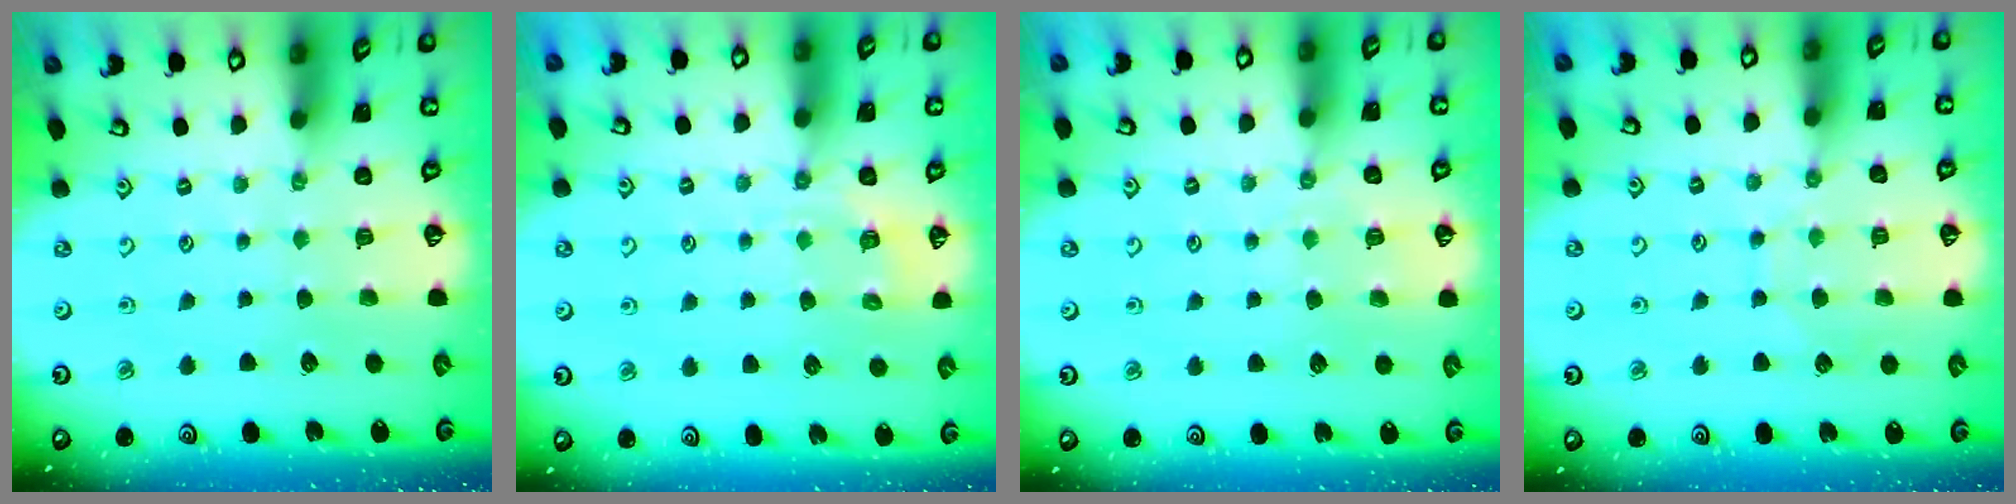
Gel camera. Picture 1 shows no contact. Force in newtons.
{"total": 4.9, "press": 4.8, "slide": 1.2}
{"total": 2.5, "press": 2.5, "slide": 0.4}
{"total": 7.0, "press": 7.0, "slide": 0.6}